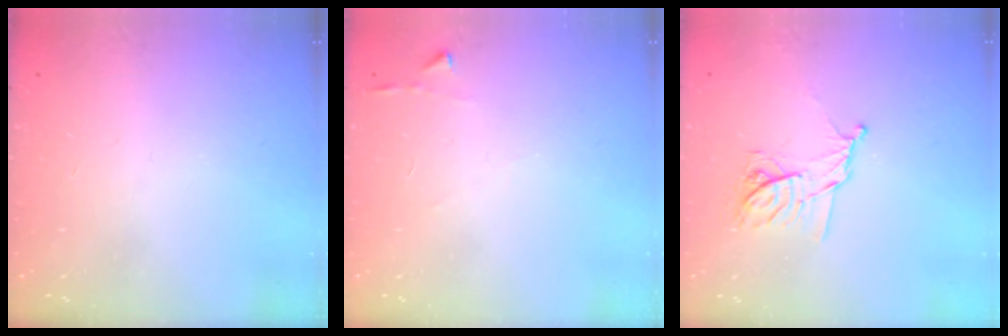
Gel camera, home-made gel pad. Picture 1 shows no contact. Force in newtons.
{"total": 2.9, "press": 2.9, "slide": 0.3}
{"total": 10.3, "press": 10.3, "slide": 0.3}